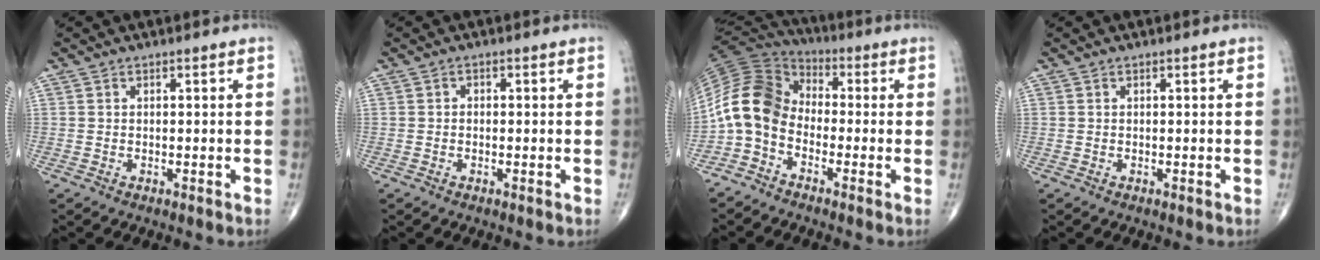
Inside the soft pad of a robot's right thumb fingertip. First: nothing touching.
{"total": 0.6, "force": [-0.1, 0.5, 0.3], "torque": [0.004, 0.003, -0.007]}
{"total": 11.4, "force": [-3.0, 8.2, 7.3], "torque": [-0.142, 0.058, -0.078]}
{"total": 0.0}